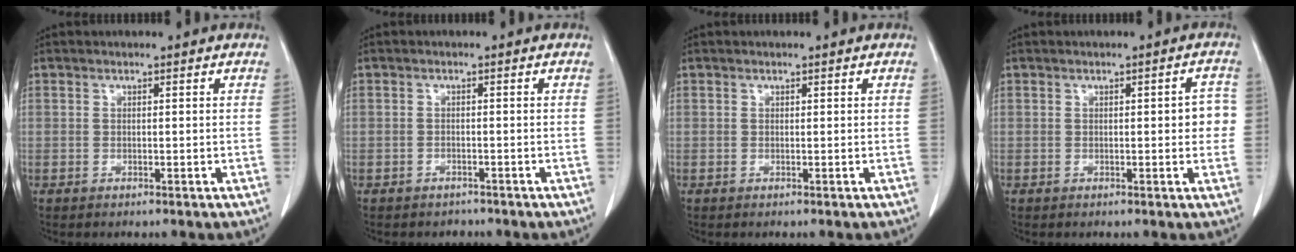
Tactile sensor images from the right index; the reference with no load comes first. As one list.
[{"total": 1.8, "force": [-1.6, 1.0, 0.0], "torque": [-0.015, -0.001, -0.023]}, {"total": 0.0}, {"total": 3.5, "force": [0.0, 1.1, 3.3], "torque": [-0.030, 0.005, -0.004]}]